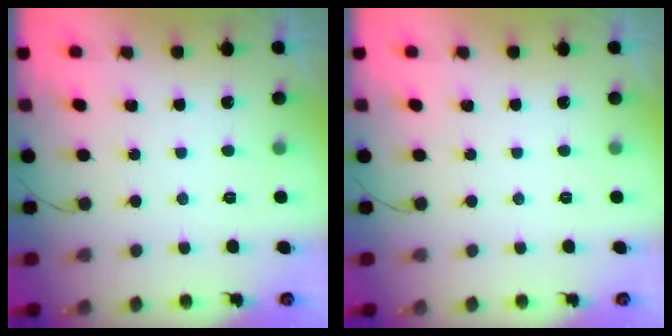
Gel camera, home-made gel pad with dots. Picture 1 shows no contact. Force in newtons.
{"total": 0.0}